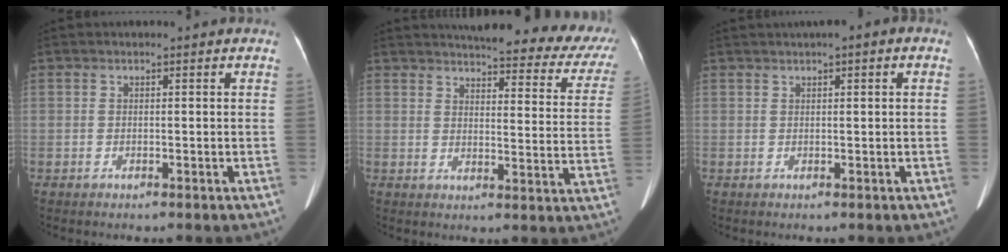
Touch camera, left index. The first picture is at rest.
{"total": 25.2, "force": [22.6, 5.2, 9.7], "torque": [-0.115, -0.057, 0.244]}
{"total": 2.2, "force": [1.1, 0.6, 1.8], "torque": [-0.031, 0.023, 0.017]}